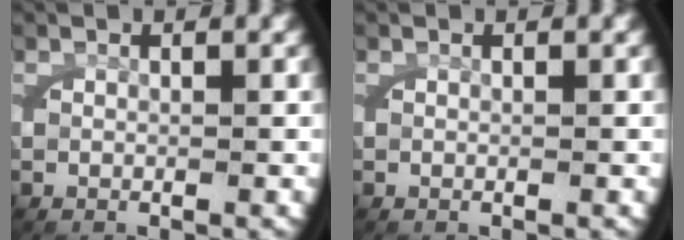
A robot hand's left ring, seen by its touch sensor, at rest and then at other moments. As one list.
[{"total": 0.0}]